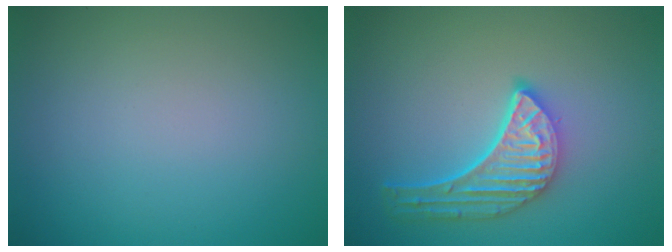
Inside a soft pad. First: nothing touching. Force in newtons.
{"total": 5.1, "press": 4.0, "slide": 3.2}